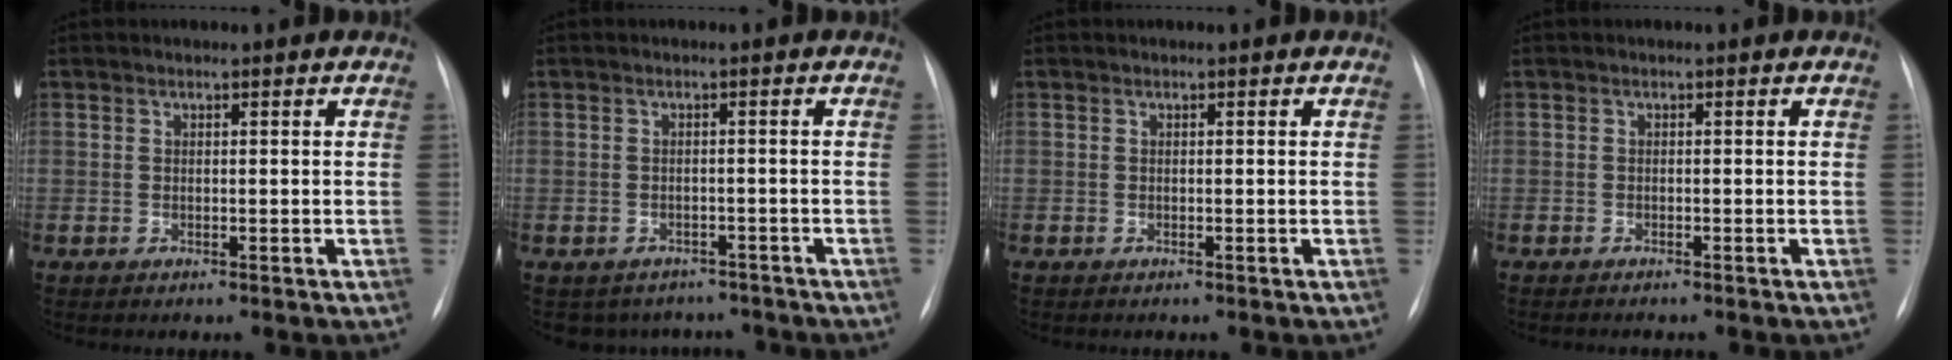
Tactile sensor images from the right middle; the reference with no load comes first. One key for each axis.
{"total": 6.5, "fx": -5.5, "fy": 3.4, "fz": 0.1, "tx": 0.009, "ty": 0.017, "tz": -0.061}
{"total": 0.0}
{"total": 1.4, "fx": -1.3, "fy": 0.1, "fz": 0.6, "tx": -0.010, "ty": -0.003, "tz": -0.016}